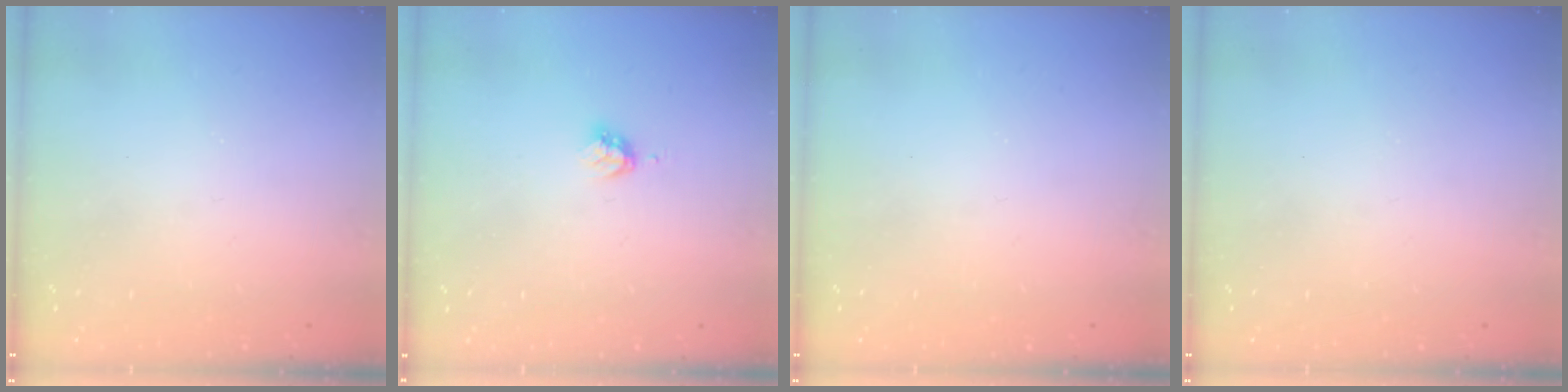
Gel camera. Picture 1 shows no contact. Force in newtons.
{"total": 2.9, "press": 2.8, "slide": 0.4}
{"total": 0.0}
{"total": 0.0}